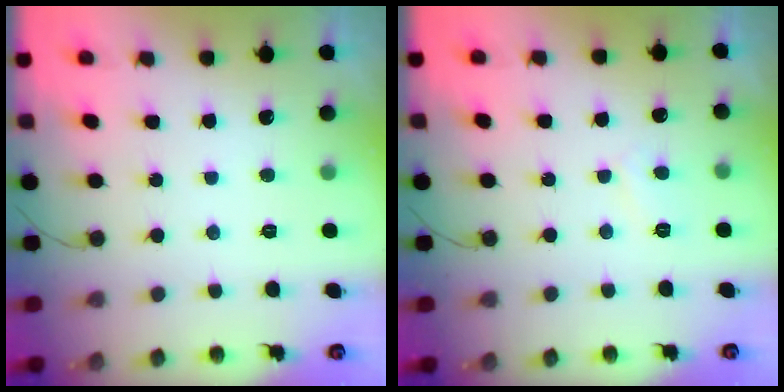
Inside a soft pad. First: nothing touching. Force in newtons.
{"total": 3.9, "press": 3.9, "slide": 0.5}